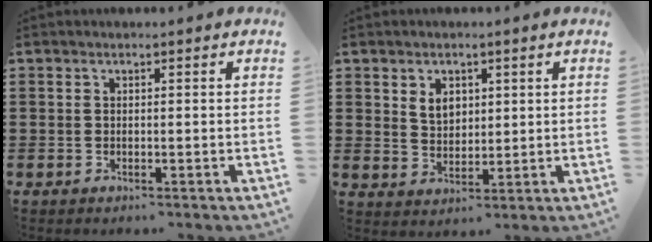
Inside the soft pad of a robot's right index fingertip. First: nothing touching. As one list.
[{"total": 3.8, "force": [1.6, 2.7, 2.1], "torque": [-0.051, 0.010, 0.028]}]